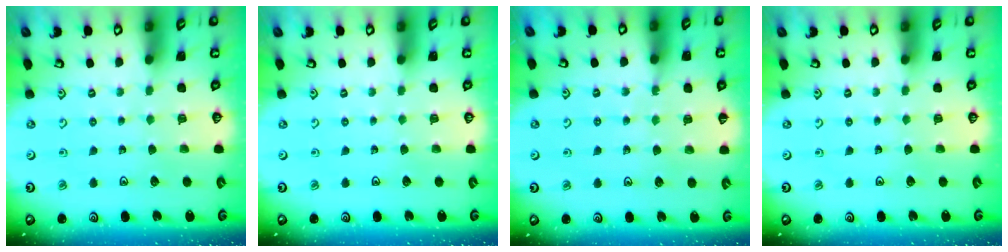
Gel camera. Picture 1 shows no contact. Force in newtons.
{"total": 0.0}
{"total": 6.7, "press": 6.4, "slide": 1.8}
{"total": 0.0}